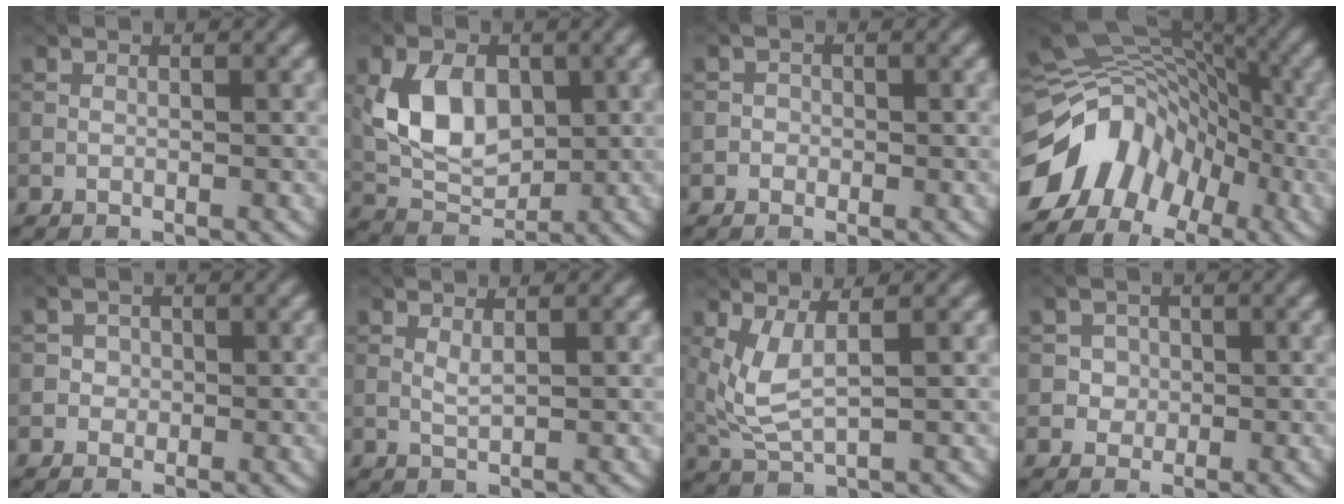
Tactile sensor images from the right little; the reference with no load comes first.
{"total": 6.9, "force": [0.7, 4.7, 5.0], "torque": [-0.097, -0.003, 0.013]}
{"total": 0.9, "force": [-0.3, 0.9, 0.1], "torque": [0.008, -0.002, -0.008]}
{"total": 11.3, "force": [-6.3, 7.9, 5.1], "torque": [-0.089, 0.018, -0.121]}
{"total": 1.5, "force": [0.0, 1.4, 0.4], "torque": [-0.004, -0.002, 0.006]}
{"total": 1.0, "force": [0.4, 0.1, 0.9], "torque": [-0.025, -0.001, 0.008]}
{"total": 3.6, "force": [0.9, 1.1, 3.3], "torque": [-0.082, -0.005, 0.023]}
{"total": 2.5, "force": [0.6, 2.3, 0.9], "torque": [-0.019, -0.005, 0.015]}